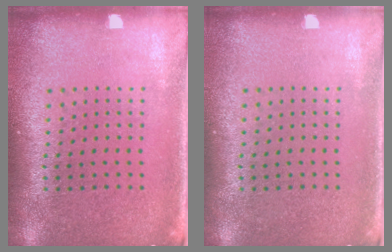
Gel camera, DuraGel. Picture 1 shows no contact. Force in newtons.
{"total": 0.0}